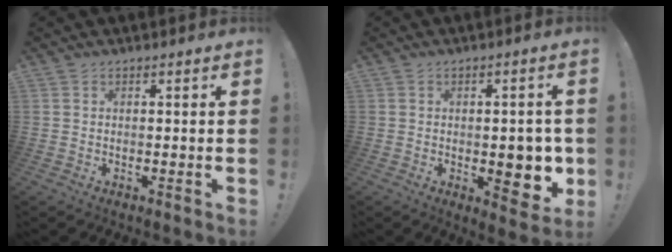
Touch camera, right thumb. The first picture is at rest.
{"total": 9.5, "force": [-1.2, 4.9, 8.0], "torque": [-0.088, -0.001, -0.008]}